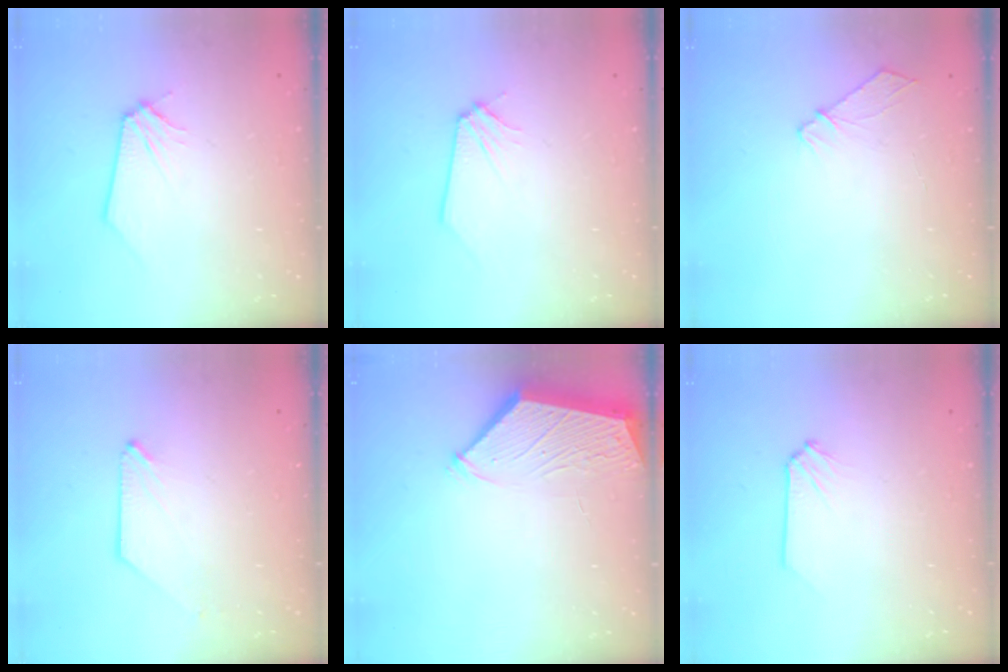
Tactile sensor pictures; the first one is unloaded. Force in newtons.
{"total": 0.0}
{"total": 7.0, "press": 6.9, "slide": 0.8}
{"total": 0.7, "press": 0.7, "slide": 0.1}
{"total": 3.0, "press": 3.0, "slide": 0.4}
{"total": 0.0}